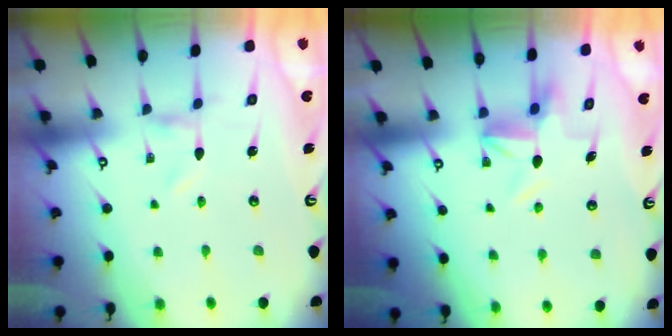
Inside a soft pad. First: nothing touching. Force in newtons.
{"total": 5.2, "press": 5.2, "slide": 0.2}